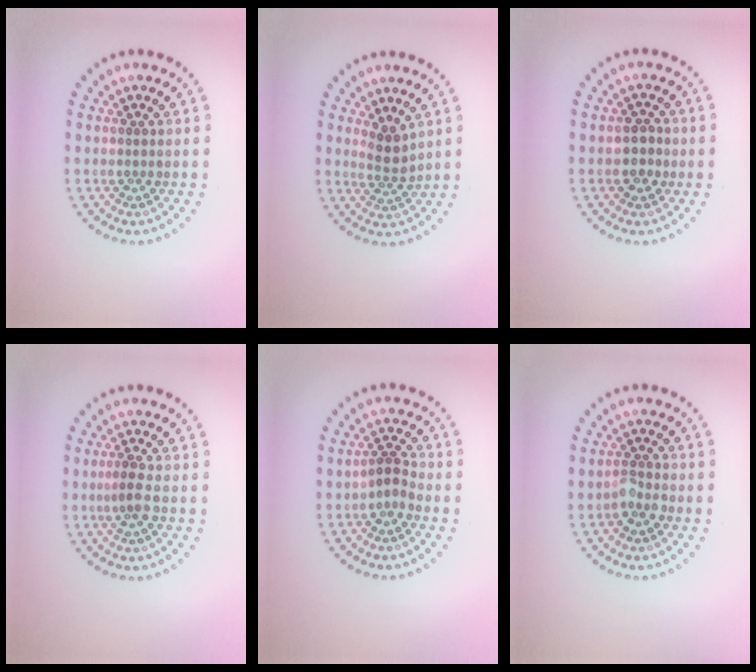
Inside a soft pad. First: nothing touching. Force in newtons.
{"total": 2.0, "press": 1.5, "slide": 1.3}
{"total": 1.5, "press": 1.4, "slide": 0.5}
{"total": 1.3, "press": 1.0, "slide": 0.8}
{"total": 1.7, "press": 1.1, "slide": 1.2}
{"total": 1.5, "press": 1.3, "slide": 0.8}